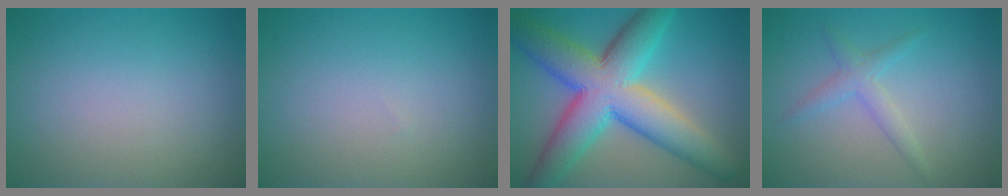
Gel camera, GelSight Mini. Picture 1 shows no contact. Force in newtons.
{"total": 0.0}
{"total": 11.5, "press": 11.5, "slide": 0.5}
{"total": 1.4, "press": 1.4, "slide": 0.0}